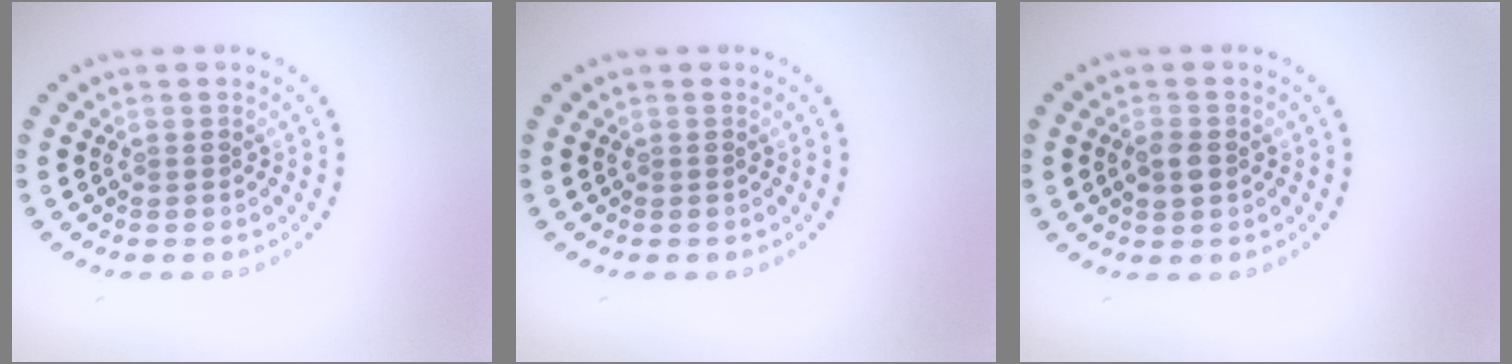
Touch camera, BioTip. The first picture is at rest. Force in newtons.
{"total": 0.0}
{"total": 1.8, "press": 1.8, "slide": 0.1}